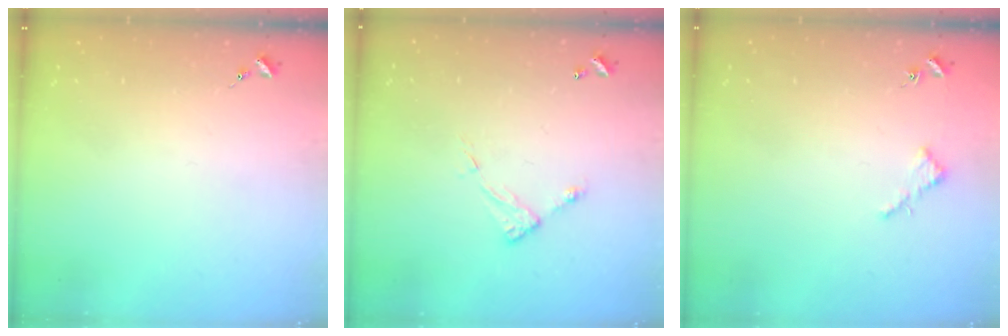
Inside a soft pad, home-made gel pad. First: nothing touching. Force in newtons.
{"total": 5.3, "press": 5.3, "slide": 0.4}
{"total": 2.6, "press": 2.6, "slide": 0.2}